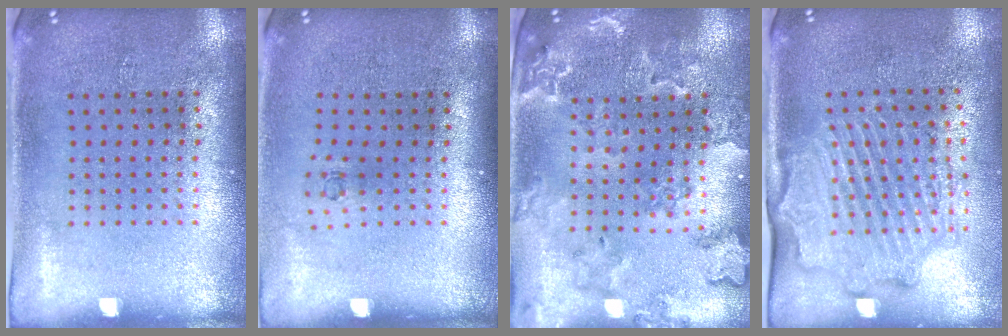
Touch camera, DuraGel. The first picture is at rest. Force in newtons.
{"total": 0.6, "press": 0.2, "slide": 0.5}
{"total": 1.8, "press": 1.8, "slide": 0.3}
{"total": 2.2, "press": 2.2, "slide": 0.2}